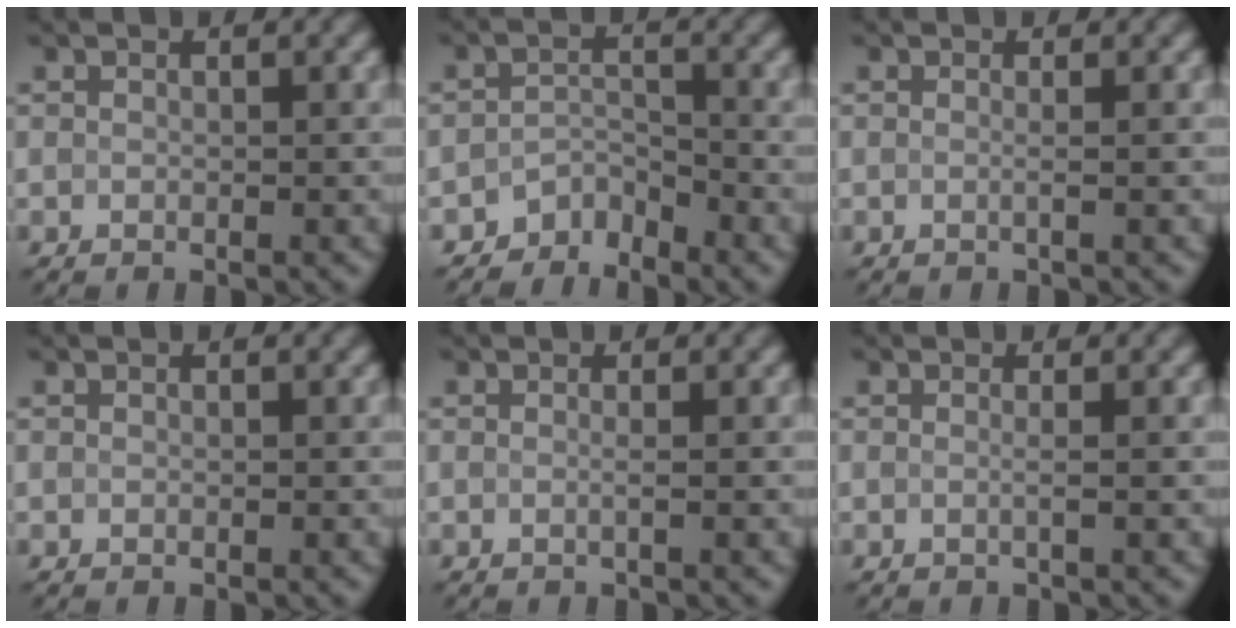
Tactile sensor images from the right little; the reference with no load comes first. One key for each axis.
{"total": 2.5, "fx": -2.3, "fy": 1.0, "fz": 0.2, "tx": 0.005, "ty": 0.009, "tz": -0.047}
{"total": 0.9, "fx": 0.0, "fy": 0.3, "fz": 0.8, "tx": -0.012, "ty": -0.004, "tz": -0.007}
{"total": 0.0}
{"total": 0.8, "fx": -0.1, "fy": 0.2, "fz": 0.8, "tx": -0.011, "ty": -0.004, "tz": -0.006}
{"total": 1.0, "fx": 0.0, "fy": 0.3, "fz": 1.0, "tx": -0.012, "ty": -0.004, "tz": -0.008}